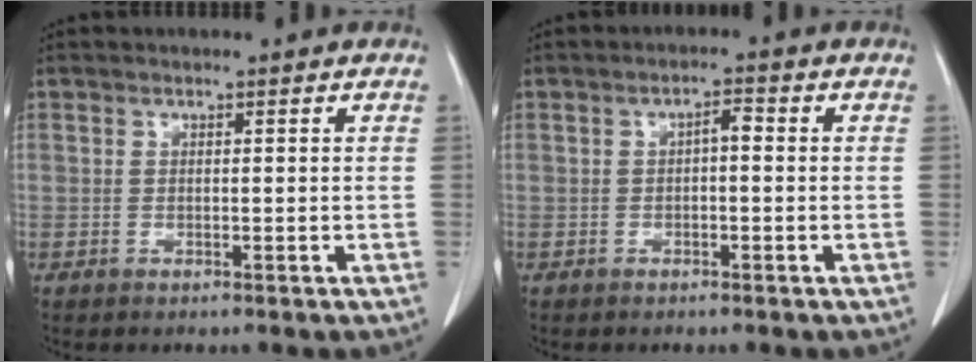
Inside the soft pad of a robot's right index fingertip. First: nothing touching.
{"total": 2.2, "force": [0.1, 0.8, 2.0], "torque": [-0.033, 0.011, 0.002]}